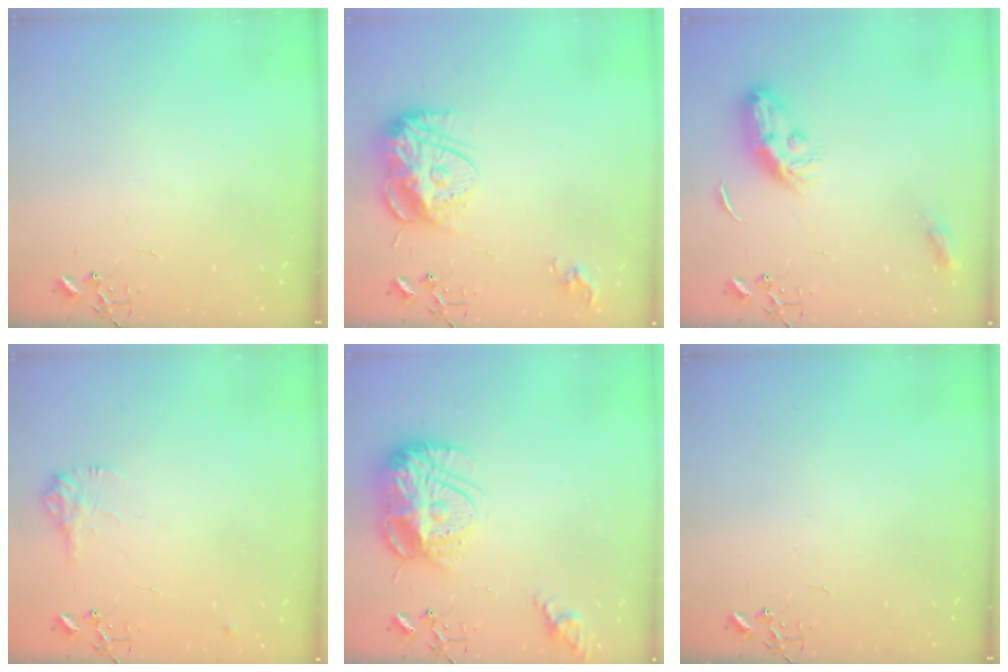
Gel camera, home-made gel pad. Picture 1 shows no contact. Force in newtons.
{"total": 14.8, "press": 14.7, "slide": 1.4}
{"total": 10.4, "press": 10.4, "slide": 0.1}
{"total": 9.5, "press": 9.5, "slide": 0.4}
{"total": 17.2, "press": 17.2, "slide": 1.4}
{"total": 0.0}